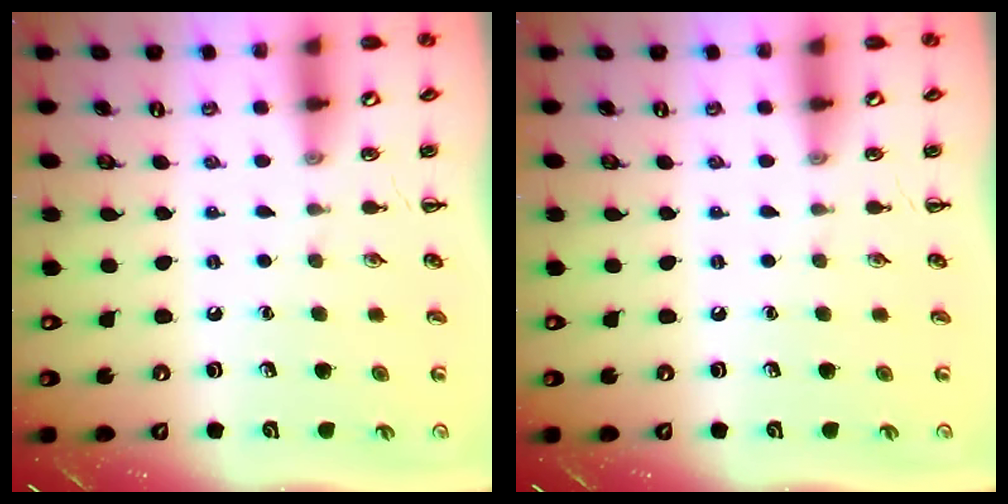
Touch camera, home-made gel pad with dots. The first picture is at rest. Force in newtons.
{"total": 0.0}